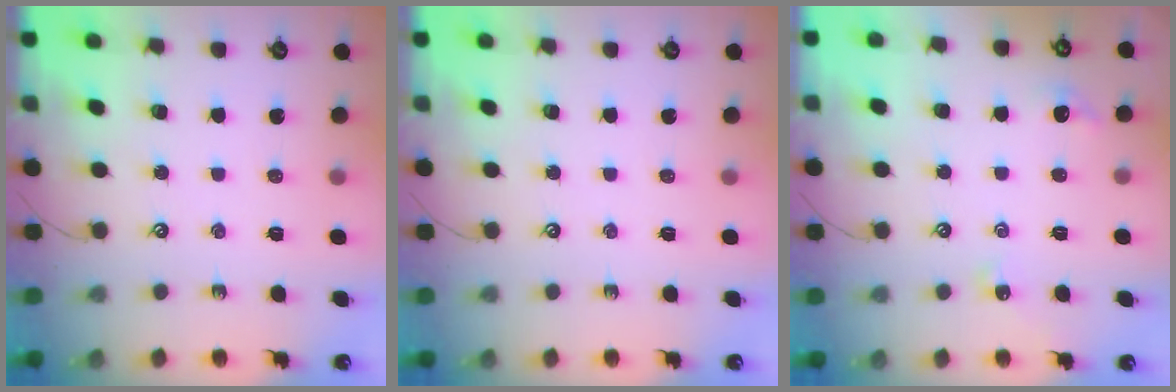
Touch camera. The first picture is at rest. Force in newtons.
{"total": 0.0}
{"total": 2.7, "press": 2.6, "slide": 0.5}